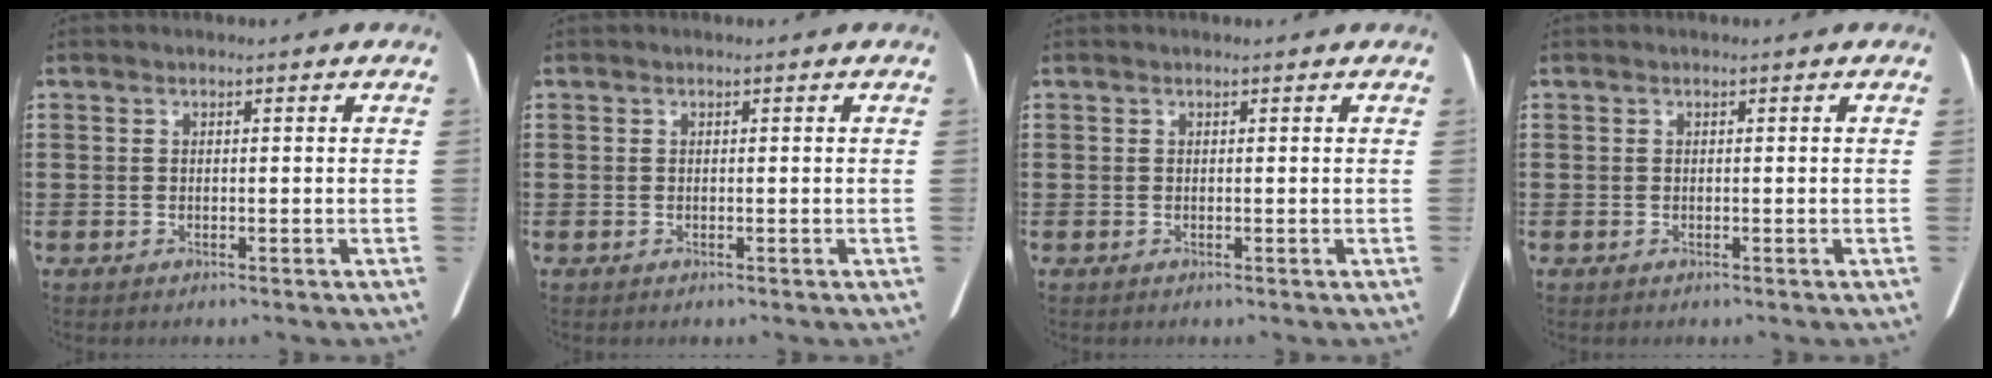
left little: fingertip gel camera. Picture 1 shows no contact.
{"total": 0.0}
{"total": 0.0}
{"total": 0.0}